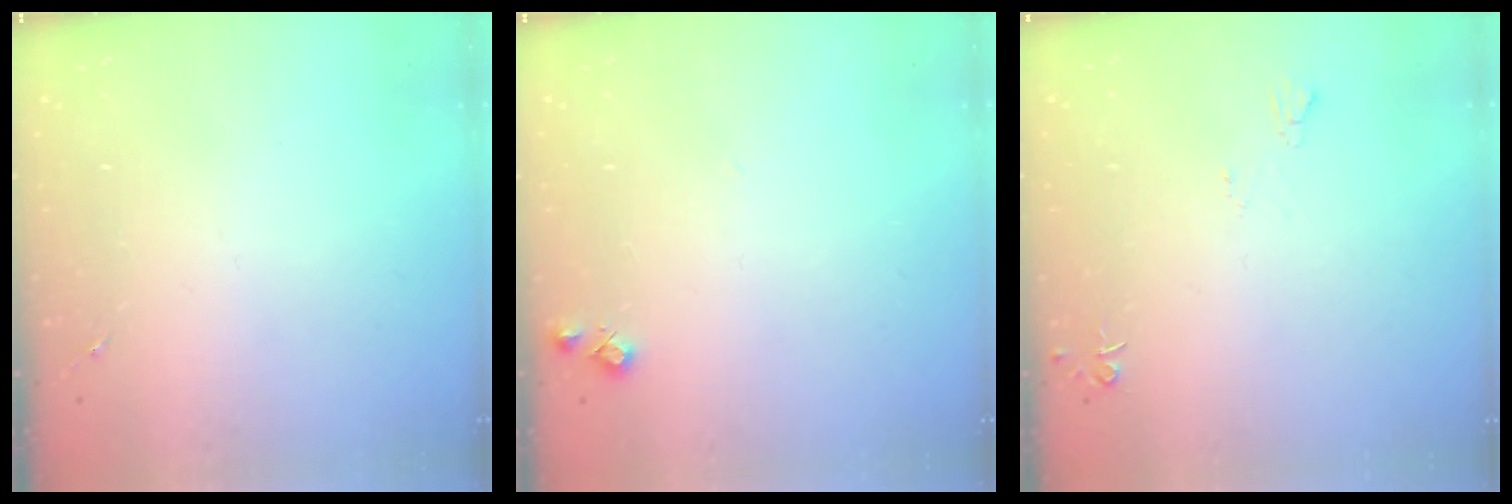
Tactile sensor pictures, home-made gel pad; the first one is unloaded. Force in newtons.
{"total": 6.6, "press": 6.6, "slide": 0.6}
{"total": 4.6, "press": 4.6, "slide": 0.7}